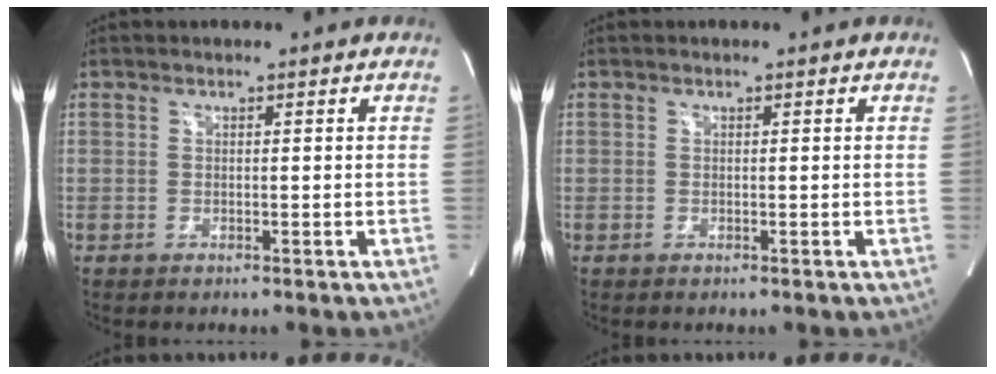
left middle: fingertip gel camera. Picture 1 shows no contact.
{"total": 0.0}